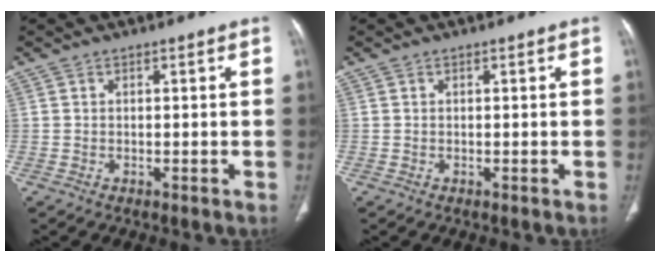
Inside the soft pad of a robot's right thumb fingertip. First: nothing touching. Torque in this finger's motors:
{"motor_torque": [0.00, 0.00, 0.00, 0.00, 0.02]}